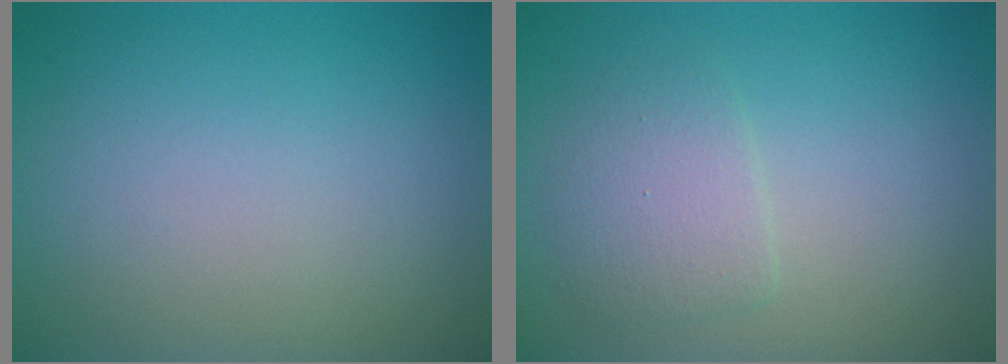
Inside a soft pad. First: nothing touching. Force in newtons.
{"total": 2.4, "press": 2.4, "slide": 0.1}